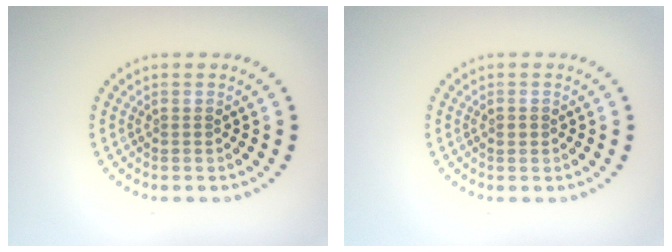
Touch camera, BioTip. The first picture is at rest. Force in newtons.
{"total": 0.9, "press": 0.9, "slide": 0.1}